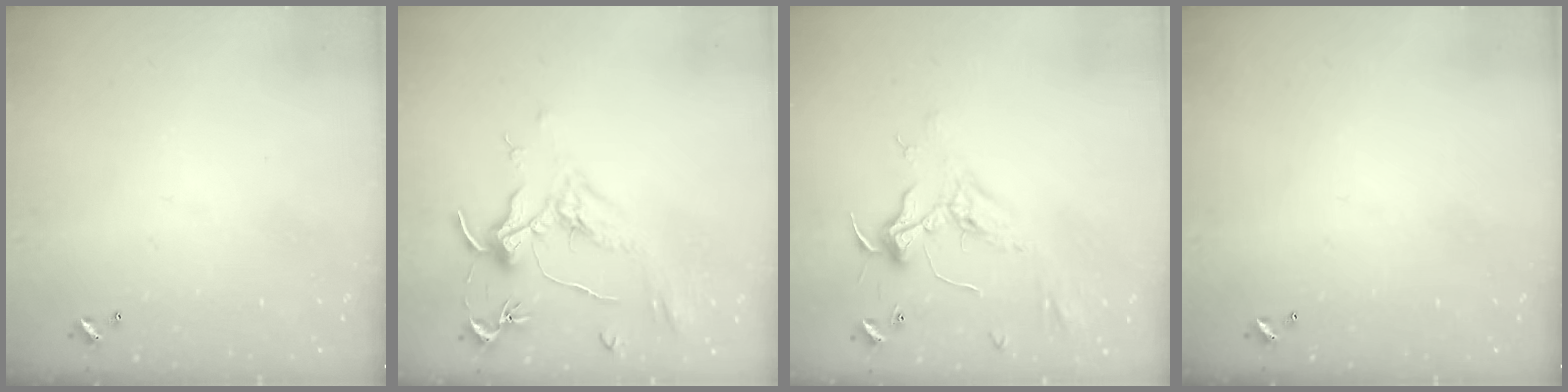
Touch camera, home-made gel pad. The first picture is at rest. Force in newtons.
{"total": 1.8, "press": 1.6, "slide": 0.9}
{"total": 2.5, "press": 2.3, "slide": 0.8}
{"total": 0.0}